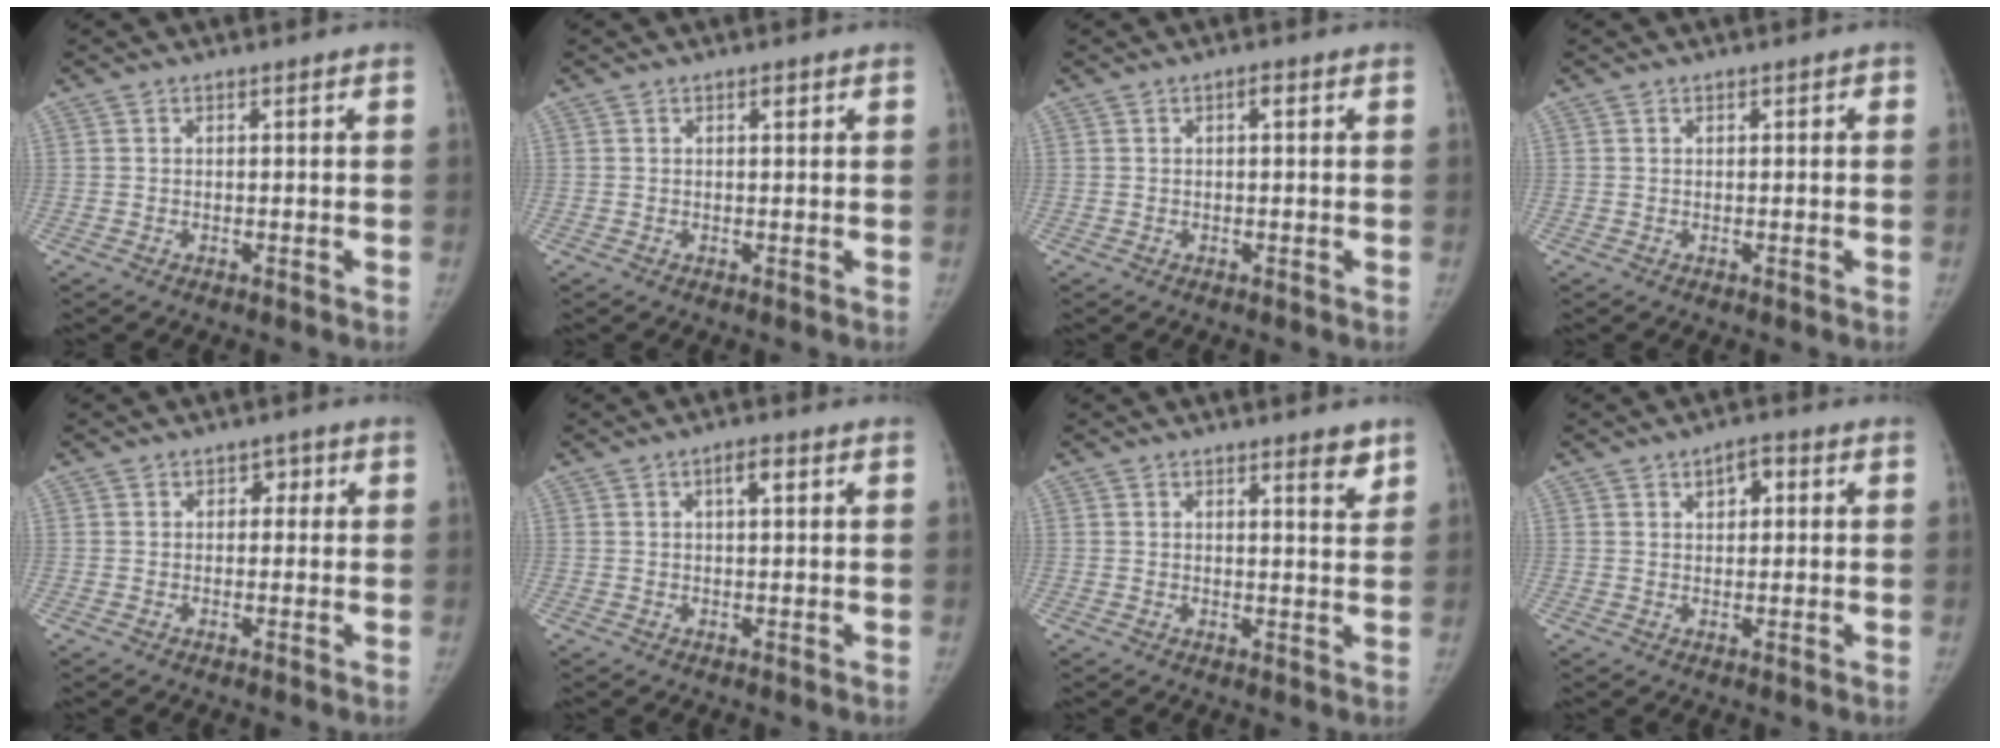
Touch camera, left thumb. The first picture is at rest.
{"total": 0.8, "force": [0.4, 0.4, 0.6], "torque": [-0.004, 0.001, 0.006]}
{"total": 1.1, "force": [0.3, 0.4, 0.9], "torque": [-0.012, 0.005, 0.000]}
{"total": 0.5, "force": [0.1, 0.4, 0.3], "torque": [0.006, 0.003, 0.000]}
{"total": 2.0, "force": [0.4, 1.7, 1.0], "torque": [0.012, 0.006, -0.002]}
{"total": 1.7, "force": [0.6, 0.6, 1.5], "torque": [-0.021, 0.003, 0.008]}
{"total": 3.4, "force": [2.4, 0.9, 2.2], "torque": [-0.020, -0.017, 0.030]}
{"total": 3.5, "force": [1.3, 2.1, 2.5], "torque": [-0.020, 0.006, 0.016]}